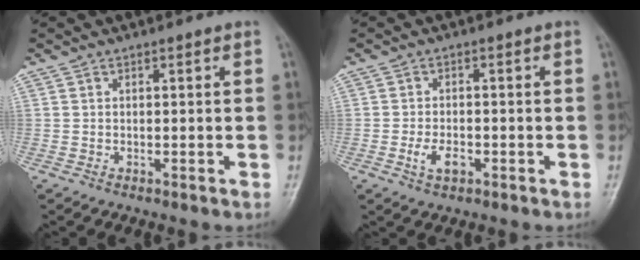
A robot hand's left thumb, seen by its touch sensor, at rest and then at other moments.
{"total": 3.7, "force": [-1.4, 2.1, 2.7], "torque": [-0.050, 0.005, -0.025]}